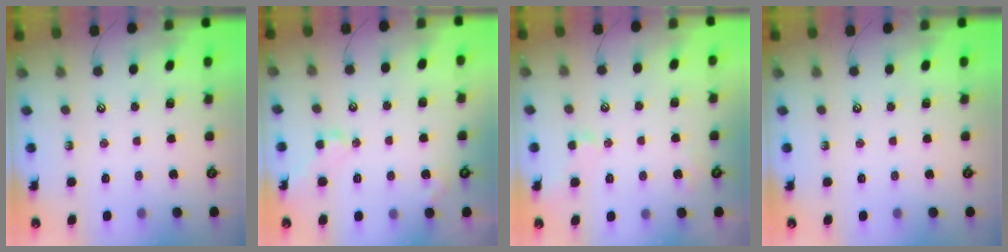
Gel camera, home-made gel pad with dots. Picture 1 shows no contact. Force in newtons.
{"total": 3.0, "press": 2.9, "slide": 0.8}
{"total": 2.1, "press": 2.0, "slide": 0.6}
{"total": 0.0}